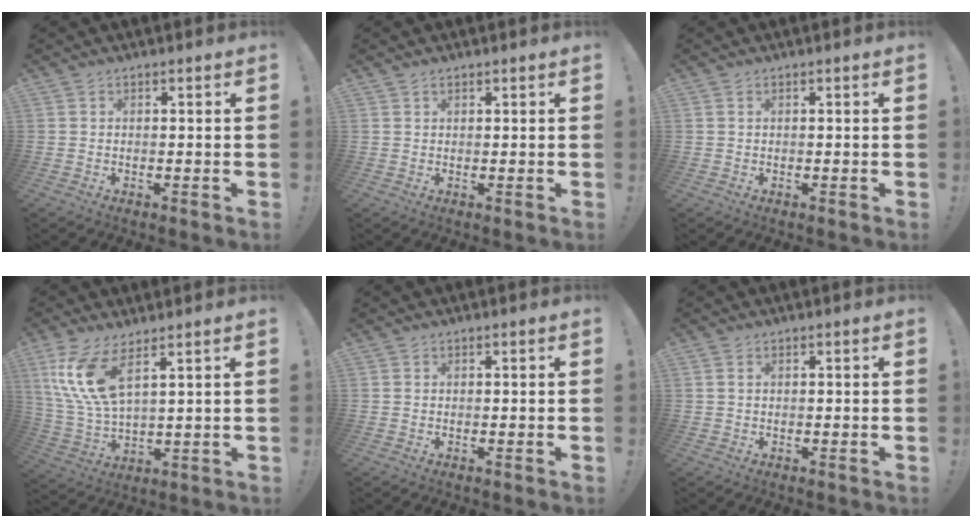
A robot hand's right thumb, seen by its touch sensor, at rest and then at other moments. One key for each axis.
{"total": 0.6, "fx": 0.5, "fy": 0.4, "fz": 0.0, "tx": 0.005, "ty": -0.002, "tz": 0.009}
{"total": 0.0}
{"total": 12.8, "fx": 6.7, "fy": 4.3, "fz": 10.0, "tx": -0.207, "ty": -0.027, "tz": 0.123}
{"total": 0.0}
{"total": 1.1, "fx": 0.6, "fy": 0.6, "fz": 0.8, "tx": -0.024, "ty": 0.006, "tz": 0.012}